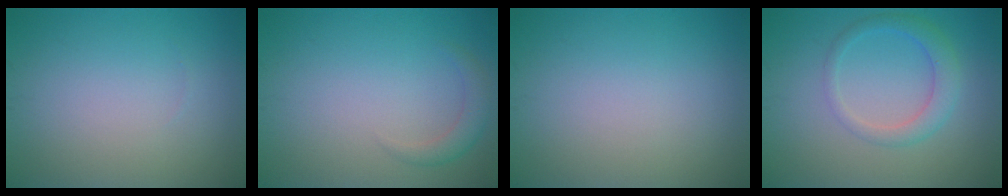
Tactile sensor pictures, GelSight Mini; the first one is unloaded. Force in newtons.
{"total": 1.8, "press": 1.8, "slide": 0.3}
{"total": 0.0}
{"total": 2.7, "press": 2.7, "slide": 0.1}